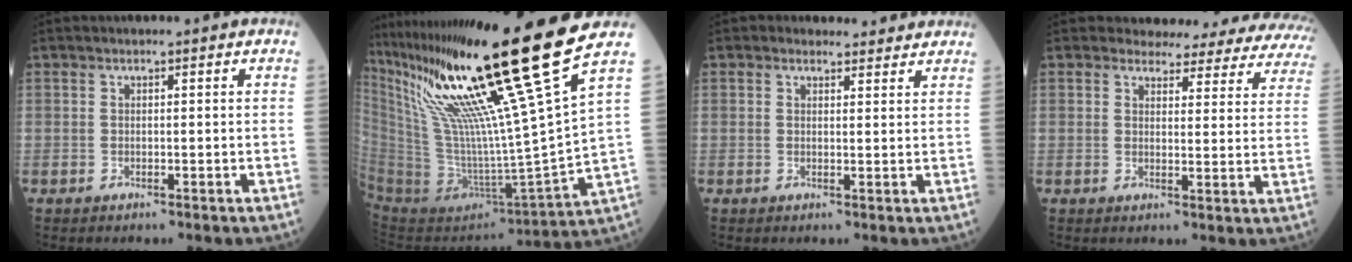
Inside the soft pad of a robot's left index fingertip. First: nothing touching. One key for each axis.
{"total": 28.5, "fx": 19.2, "fy": -3.0, "fz": 20.9, "tx": -0.371, "ty": -0.059, "tz": 0.340}
{"total": 3.4, "fx": 3.2, "fy": 1.4, "fz": 0.2, "tx": -0.002, "ty": 0.007, "tz": 0.033}
{"total": 16.9, "fx": 15.8, "fy": 4.7, "fz": 3.5, "tx": -0.016, "ty": -0.055, "tz": 0.148}